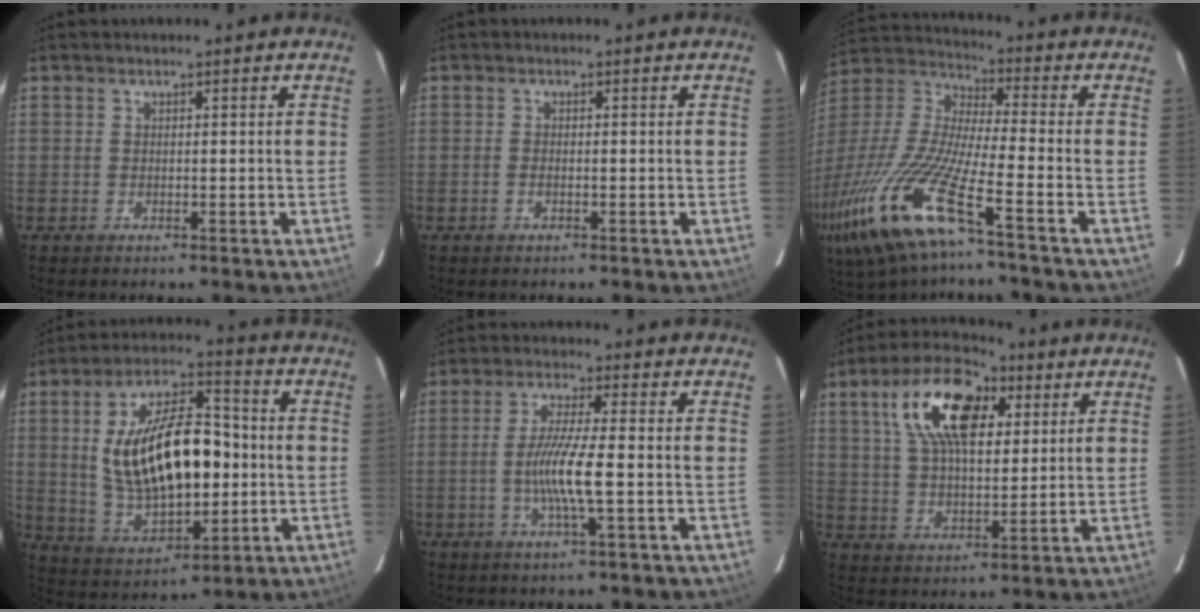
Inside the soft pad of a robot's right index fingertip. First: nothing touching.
{"total": 1.2, "force": [-0.5, 0.6, 1.0], "torque": [-0.023, 0.000, -0.010]}
{"total": 23.9, "force": [-14.2, 3.6, 18.9], "torque": [-0.378, -0.066, -0.268]}
{"total": 21.2, "force": [0.5, 10.6, 18.3], "torque": [-0.348, 0.009, 0.031]}
{"total": 8.1, "force": [-1.6, 0.3, 7.9], "torque": [-0.150, -0.009, -0.032]}
{"total": 16.7, "force": [6.7, 8.5, 12.7], "torque": [-0.235, 0.031, 0.117]}